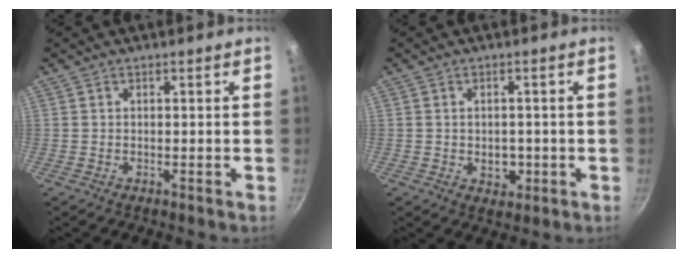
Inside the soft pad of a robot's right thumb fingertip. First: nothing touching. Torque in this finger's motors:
{"motor_torque": [-0.26, -0.04, -0.25, 0.11, -0.02]}